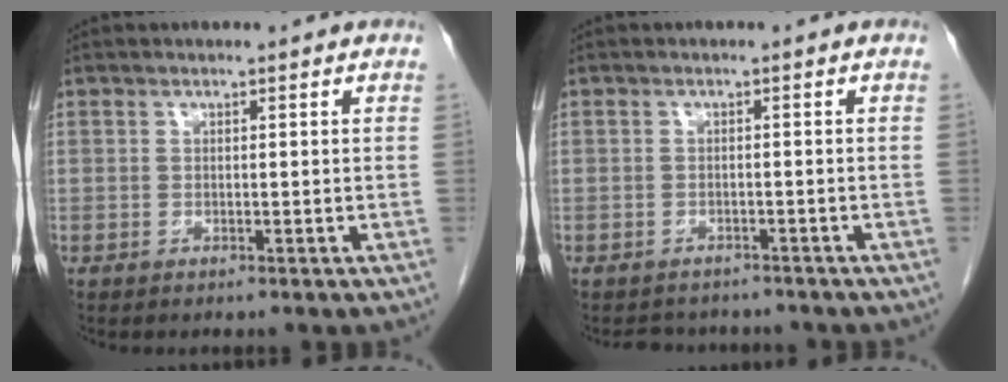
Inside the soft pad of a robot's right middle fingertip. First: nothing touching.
{"total": 4.3, "force": [-3.9, 1.8, 0.3], "torque": [-0.002, 0.002, -0.051]}